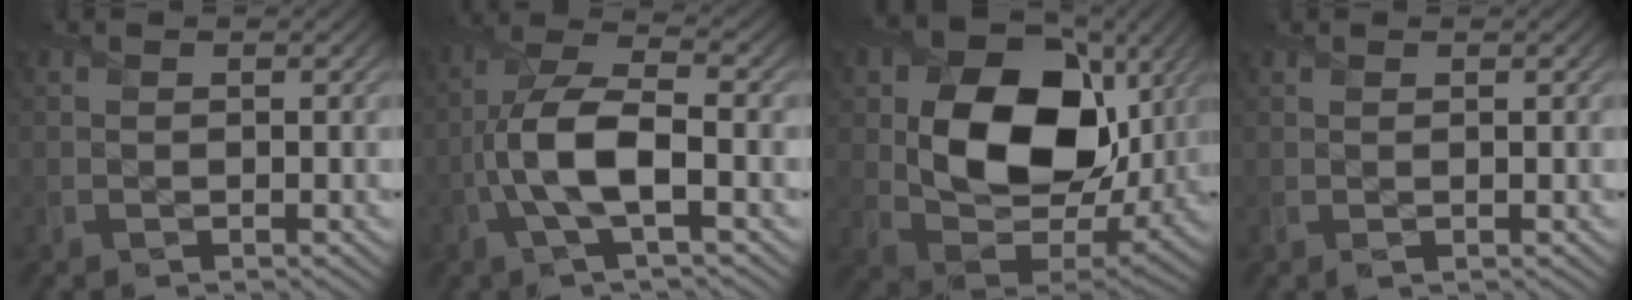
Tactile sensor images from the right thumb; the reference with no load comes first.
{"total": 8.5, "force": [-2.2, 3.0, 7.6], "torque": [-0.163, 0.009, -0.051]}
{"total": 16.1, "force": [3.2, 11.7, 10.6], "torque": [-0.186, -0.012, 0.060]}
{"total": 0.0}